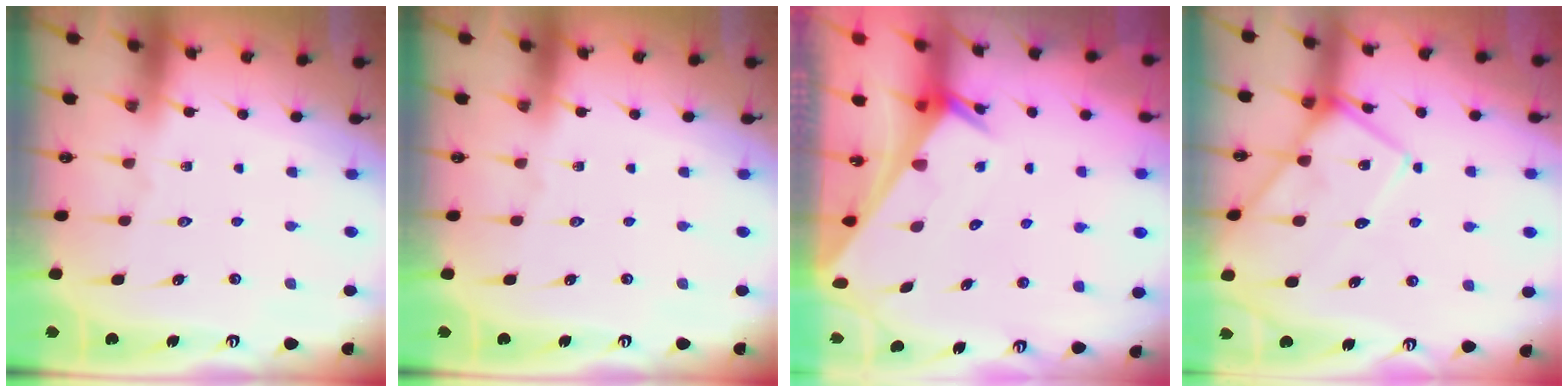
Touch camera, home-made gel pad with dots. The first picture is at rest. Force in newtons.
{"total": 0.0}
{"total": 2.7, "press": 2.7, "slide": 0.1}
{"total": 10.3, "press": 10.2, "slide": 0.9}